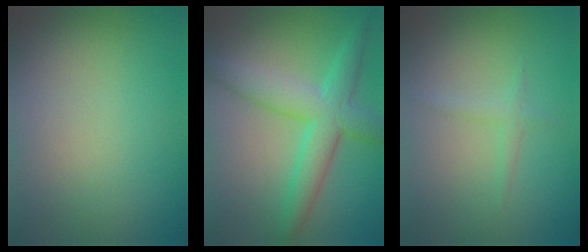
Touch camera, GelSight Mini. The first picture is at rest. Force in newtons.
{"total": 6.1, "press": 6.1, "slide": 0.1}
{"total": 1.1, "press": 1.1, "slide": 0.1}